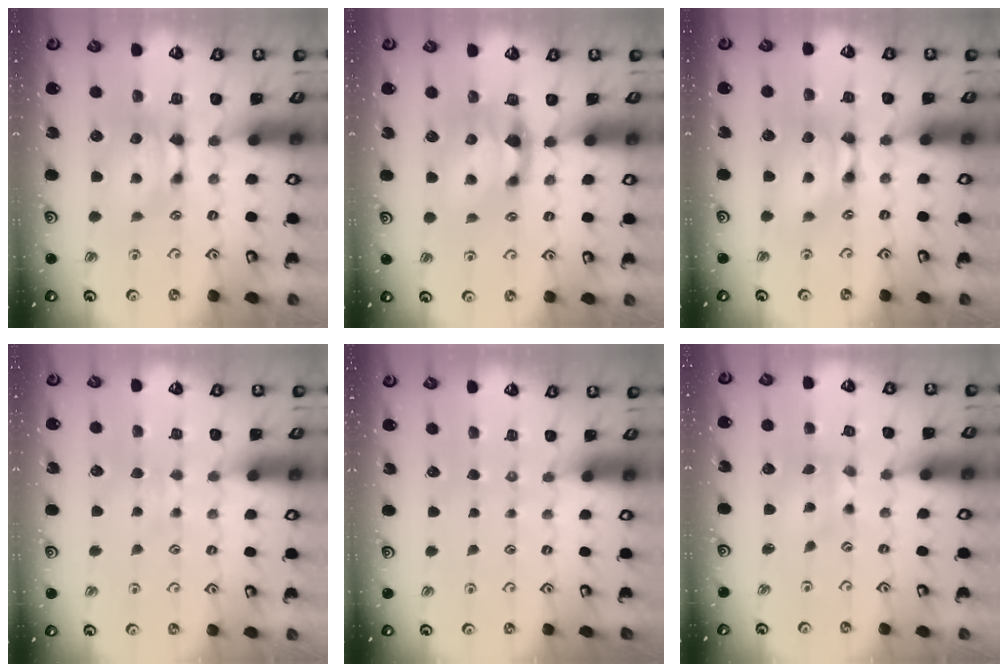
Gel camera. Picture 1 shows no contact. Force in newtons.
{"total": 1.7, "press": 1.3, "slide": 1.1}
{"total": 1.8, "press": 1.8, "slide": 0.1}
{"total": 2.6, "press": 2.6, "slide": 0.4}
{"total": 6.8, "press": 6.8, "slide": 0.3}
{"total": 2.7, "press": 2.5, "slide": 1.0}